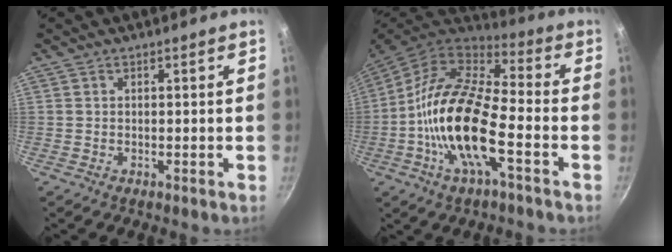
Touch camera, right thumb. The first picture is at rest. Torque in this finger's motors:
{"motor_torque": [-0.15, 1.65, 2.00, -0.77, 0.30]}